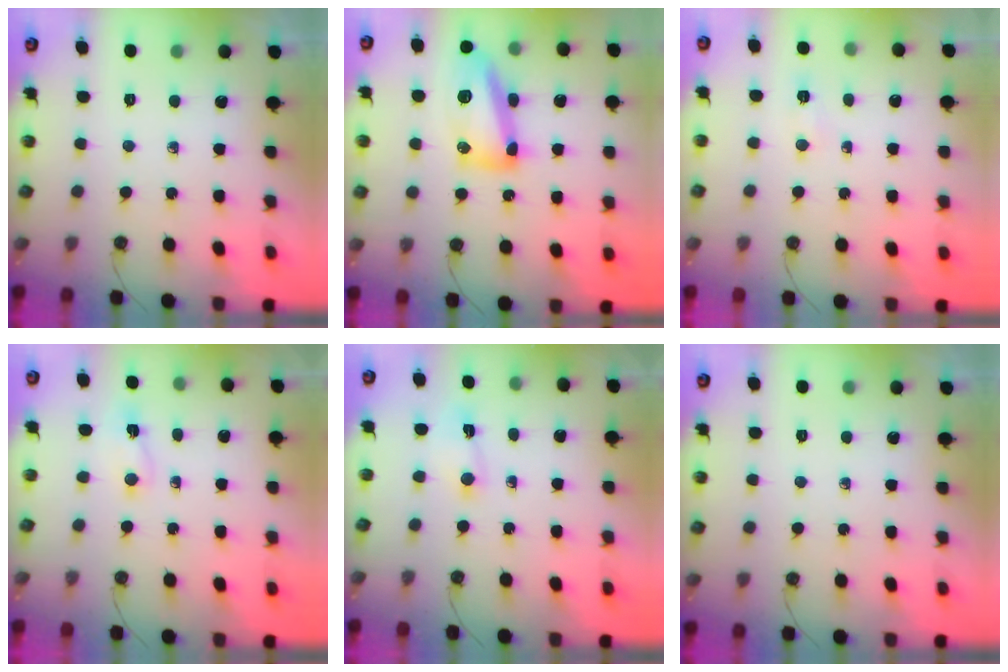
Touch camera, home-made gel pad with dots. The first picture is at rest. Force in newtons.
{"total": 14.3, "press": 14.2, "slide": 1.3}
{"total": 2.9, "press": 2.9, "slide": 0.3}
{"total": 11.2, "press": 2.3, "slide": 11.0}
{"total": 2.7, "press": 2.7, "slide": 0.3}
{"total": 0.0}